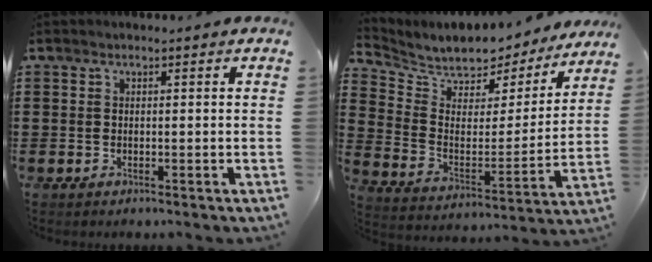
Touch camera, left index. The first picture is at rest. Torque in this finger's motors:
{"motor_torque": [2.14, 0.00, -0.08, -0.08]}